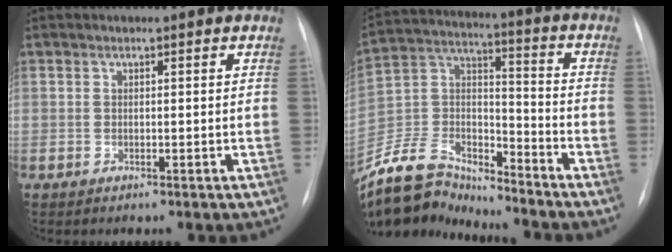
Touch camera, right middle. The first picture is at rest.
{"total": 14.6, "force": [-14.0, 3.2, 2.4], "torque": [-0.044, 0.045, -0.259]}